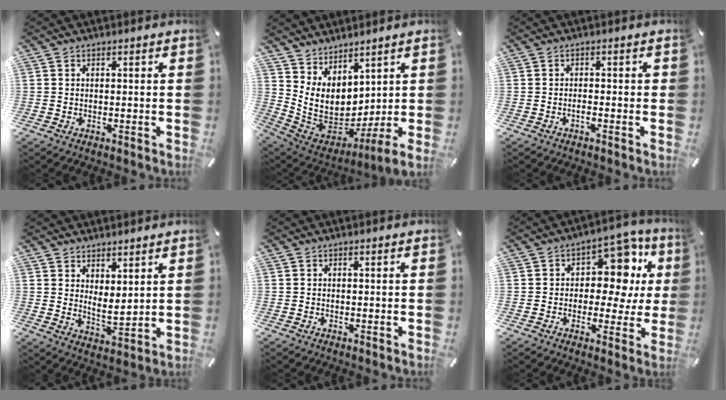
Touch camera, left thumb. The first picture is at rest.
{"total": 8.7, "force": [3.6, 5.6, 5.5], "torque": [-0.133, -0.051, 0.075]}
{"total": 1.4, "force": [-0.7, 0.4, 1.1], "torque": [-0.021, 0.003, -0.014]}
{"total": 4.5, "force": [4.3, 1.3, 0.5], "torque": [-0.007, -0.031, 0.079]}
{"total": 0.0}
{"total": 12.9, "force": [4.0, 8.8, 8.5], "torque": [-0.105, -0.030, 0.070]}